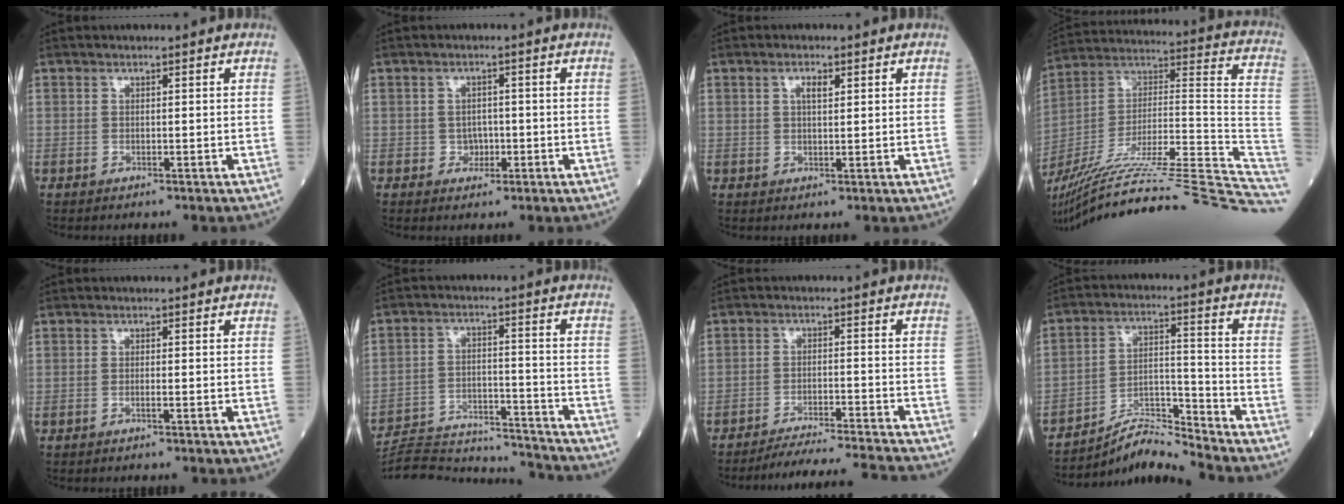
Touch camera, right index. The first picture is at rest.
{"total": 2.1, "force": [-0.6, 1.8, 0.9], "torque": [-0.008, 0.006, -0.004]}
{"total": 1.9, "force": [0.8, 0.5, 1.6], "torque": [-0.031, 0.000, 0.014]}
{"total": 37.7, "force": [-31.8, 1.5, 20.1], "torque": [-0.228, -0.029, -0.468]}
{"total": 0.6, "force": [-0.2, -0.1, 0.5], "torque": [-0.013, 0.000, -0.002]}
{"total": 18.3, "force": [-18.0, 1.5, 2.8], "torque": [-0.064, 0.013, -0.265]}
{"total": 11.4, "force": [-11.0, -1.7, 2.6], "torque": [-0.033, -0.009, -0.170]}
{"total": 7.9, "force": [-7.8, -1.0, 0.9], "torque": [-0.024, 0.025, -0.140]}